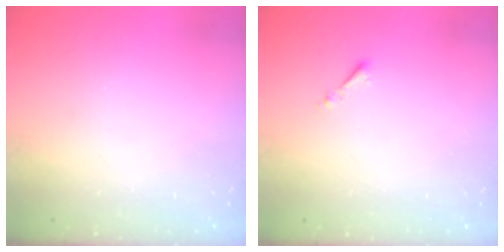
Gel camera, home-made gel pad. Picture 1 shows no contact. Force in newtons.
{"total": 0.8, "press": 0.7, "slide": 0.3}